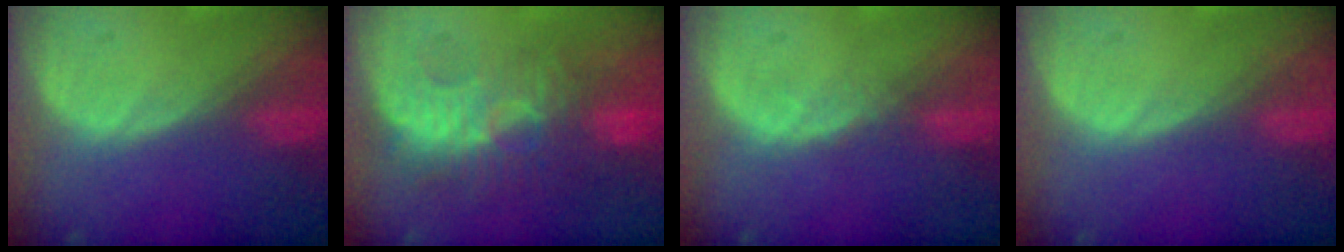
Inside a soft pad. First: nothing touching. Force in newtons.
{"total": 9.3, "press": 8.9, "slide": 2.8}
{"total": 1.1, "press": 1.1, "slide": 0.2}
{"total": 0.0}